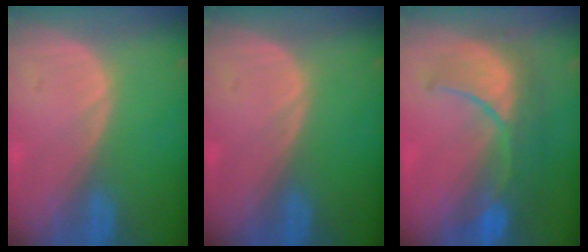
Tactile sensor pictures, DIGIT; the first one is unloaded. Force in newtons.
{"total": 0.0}
{"total": 10.3, "press": 9.0, "slide": 5.1}